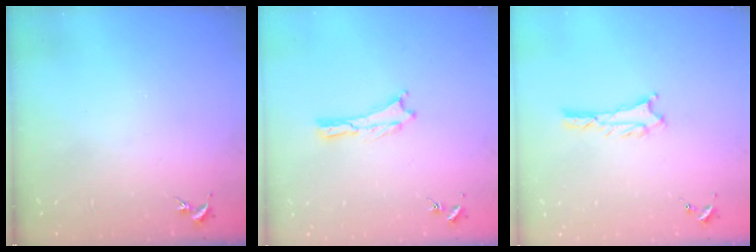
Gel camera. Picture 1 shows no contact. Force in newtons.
{"total": 0.0}
{"total": 0.7, "press": 0.7, "slide": 0.1}